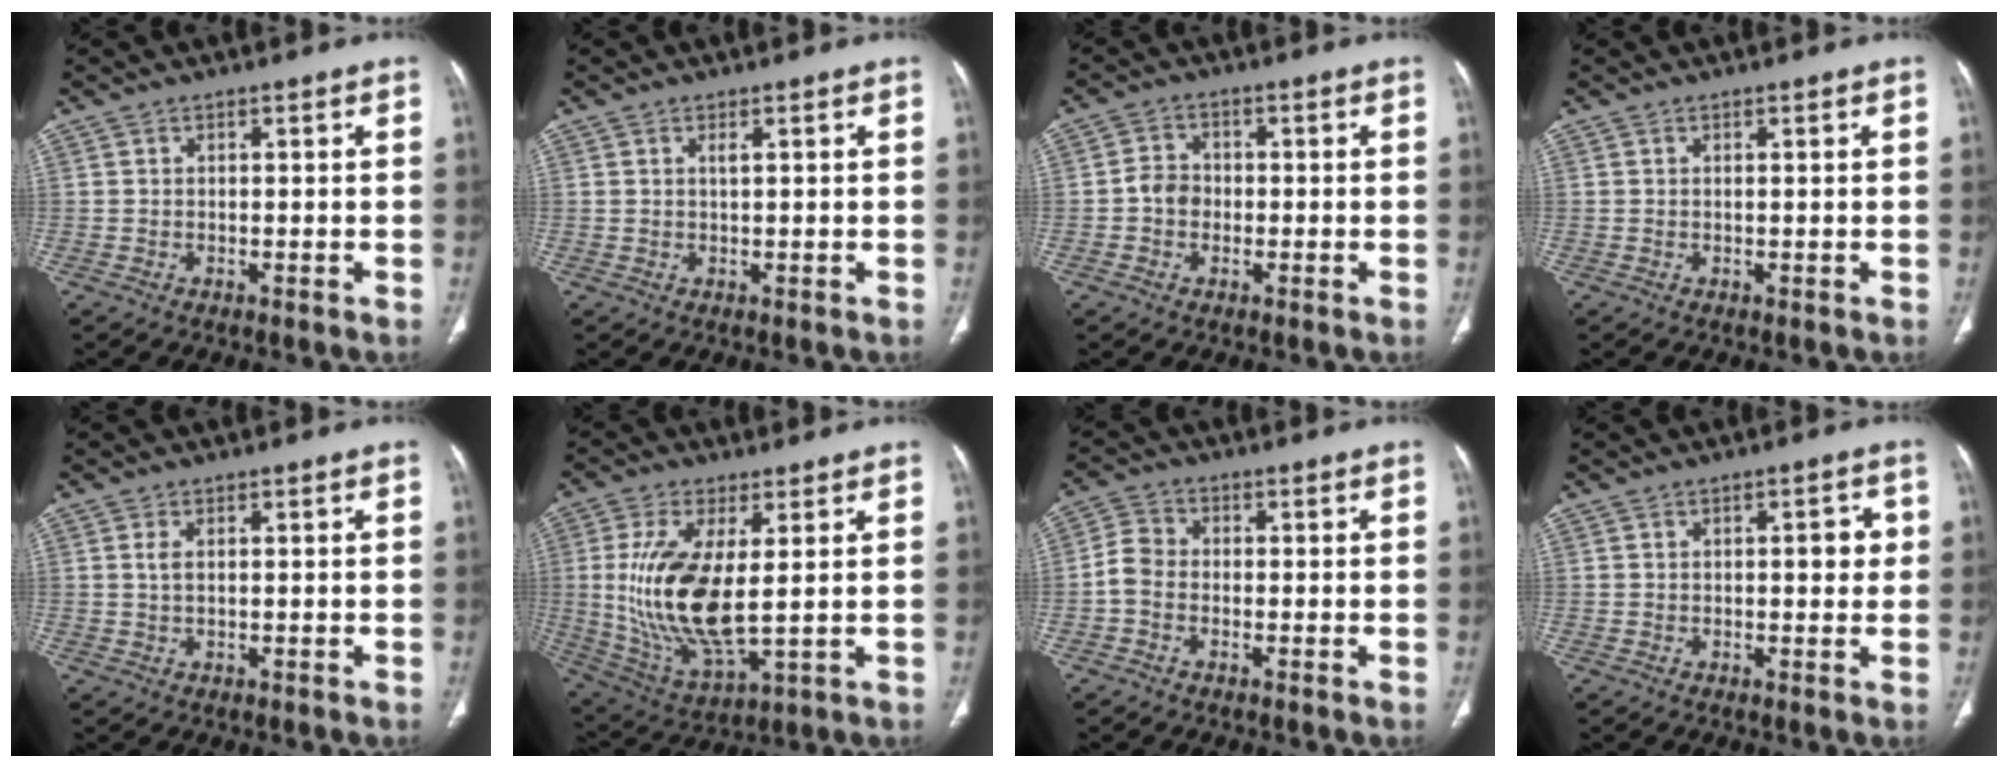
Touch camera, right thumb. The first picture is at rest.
{"total": 1.0, "force": [0.4, 0.2, 0.9], "torque": [-0.019, 0.000, 0.009]}
{"total": 3.9, "force": [-0.7, 3.3, 2.0], "torque": [-0.020, 0.012, -0.020]}
{"total": 0.0}
{"total": 1.6, "force": [0.4, 0.7, 1.4], "torque": [-0.032, 0.000, 0.011]}
{"total": 16.5, "force": [1.3, 6.5, 15.1], "torque": [-0.313, -0.024, 0.037]}
{"total": 4.4, "force": [-1.2, 3.2, 2.8], "torque": [-0.049, 0.012, -0.034]}
{"total": 3.7, "force": [0.4, 1.8, 3.2], "torque": [-0.026, 0.003, 0.003]}